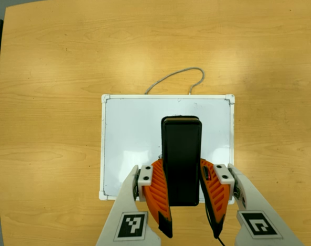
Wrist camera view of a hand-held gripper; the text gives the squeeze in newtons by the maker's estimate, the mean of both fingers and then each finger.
{"total": 8.2, "left": 6.5, "right": 10.0}